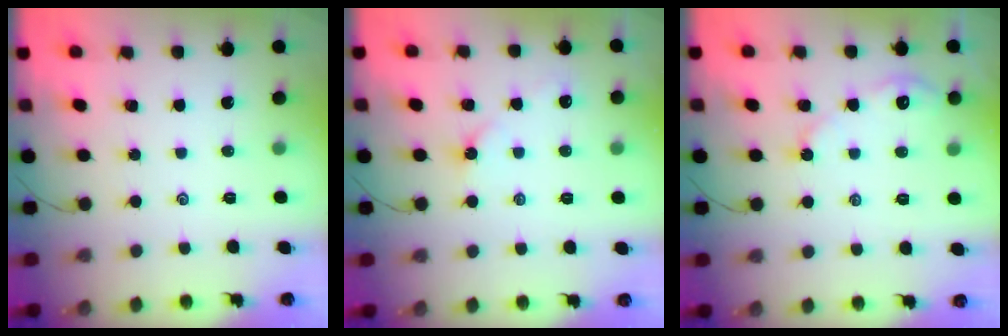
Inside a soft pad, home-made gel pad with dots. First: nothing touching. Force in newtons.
{"total": 2.9, "press": 2.9, "slide": 0.6}
{"total": 3.4, "press": 3.4, "slide": 0.4}